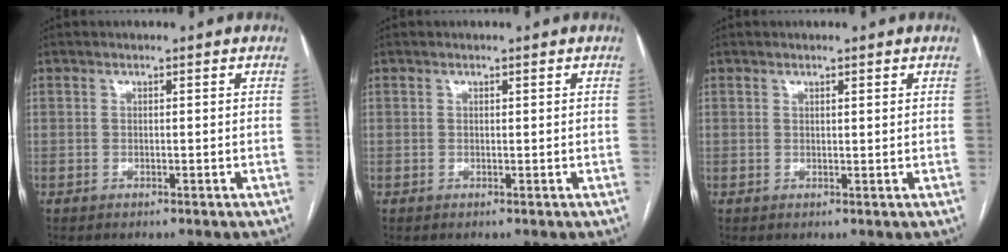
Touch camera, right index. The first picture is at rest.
{"total": 0.0}
{"total": 0.8, "force": [0.6, 0.0, 0.6], "torque": [-0.010, 0.001, 0.009]}